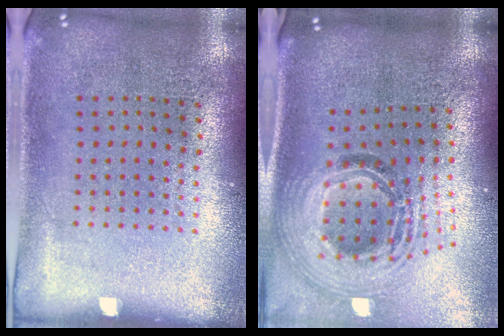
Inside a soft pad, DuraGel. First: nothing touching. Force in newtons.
{"total": 2.1, "press": 1.6, "slide": 1.3}